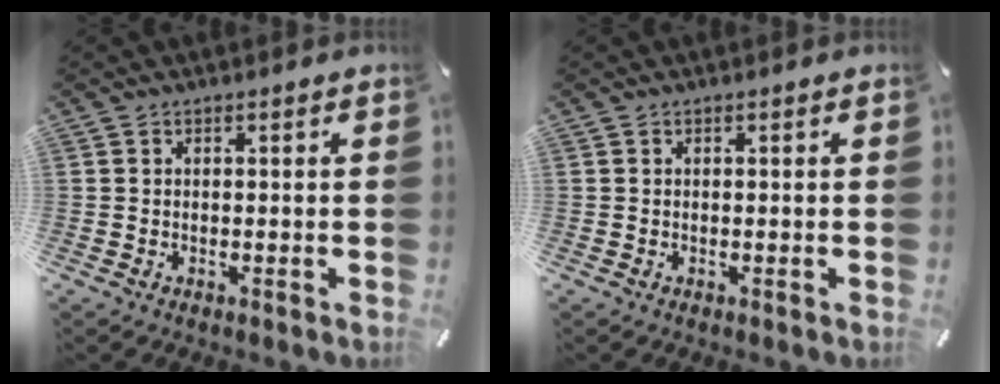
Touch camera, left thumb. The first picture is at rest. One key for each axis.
{"total": 0.0}